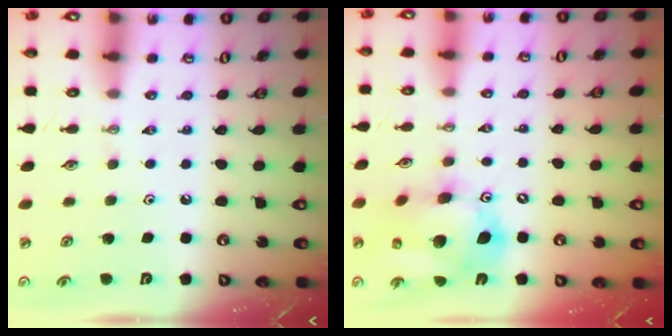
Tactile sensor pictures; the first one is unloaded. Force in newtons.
{"total": 16.9, "press": 16.7, "slide": 2.8}